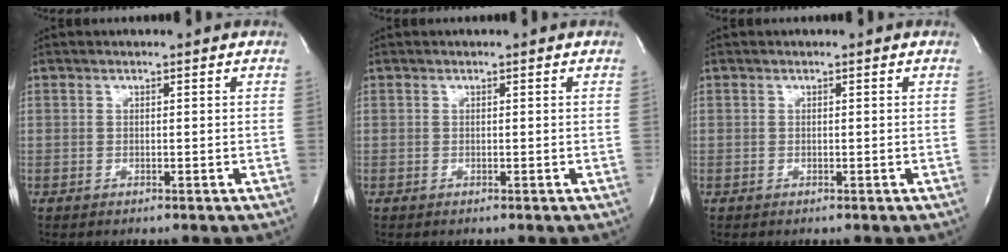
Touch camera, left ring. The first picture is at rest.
{"total": 0.0}
{"total": 0.0}